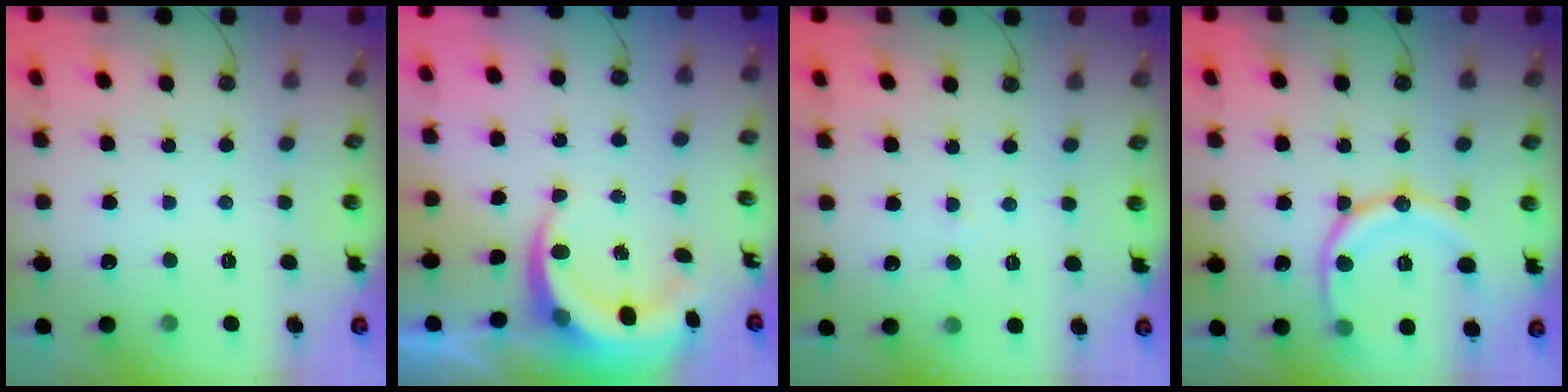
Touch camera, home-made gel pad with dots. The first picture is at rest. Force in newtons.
{"total": 8.0, "press": 7.8, "slide": 1.8}
{"total": 5.9, "press": 5.8, "slide": 0.6}
{"total": 16.7, "press": 16.6, "slide": 1.8}